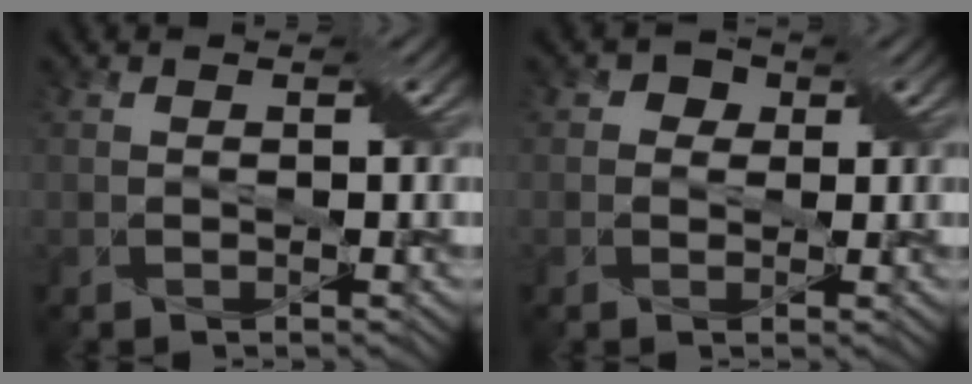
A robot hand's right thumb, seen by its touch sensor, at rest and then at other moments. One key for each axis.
{"total": 2.3, "fx": 0.6, "fy": 2.2, "fz": 0.6, "tx": -0.014, "ty": 0.004, "tz": 0.002}